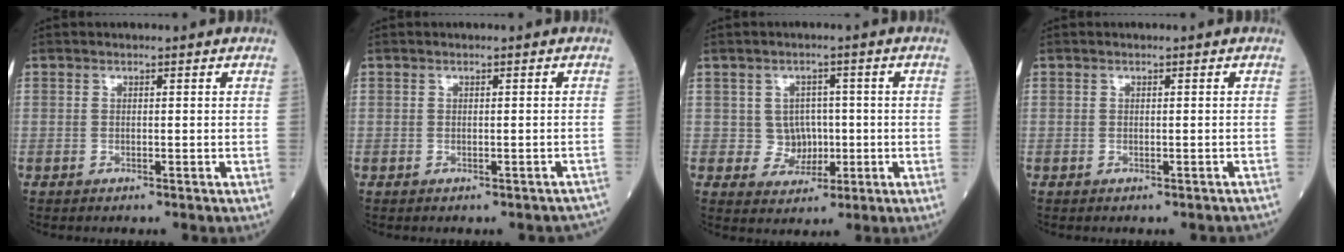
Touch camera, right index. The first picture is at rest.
{"total": 2.3, "force": [-2.0, 1.1, 0.6], "torque": [0.006, 0.009, -0.020]}
{"total": 4.2, "force": [0.0, 4.1, 1.2], "torque": [-0.005, 0.010, 0.006]}
{"total": 1.0, "force": [-0.9, 0.4, 0.4], "torque": [0.001, 0.002, -0.011]}